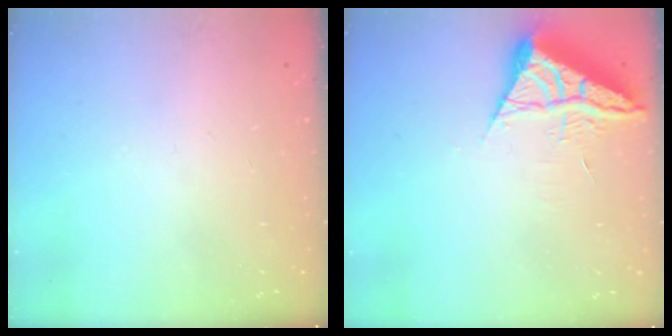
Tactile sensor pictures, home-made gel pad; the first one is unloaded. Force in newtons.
{"total": 7.3, "press": 7.3, "slide": 0.5}